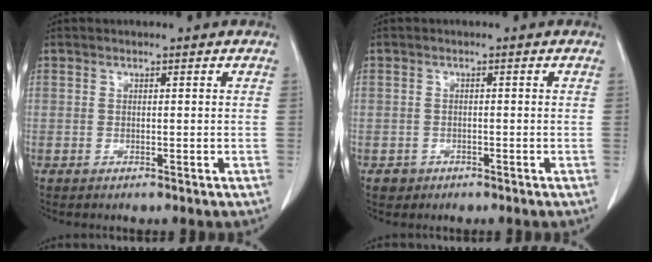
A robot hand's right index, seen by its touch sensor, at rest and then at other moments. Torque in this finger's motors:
{"motor_torque": [-0.28, -0.04, -0.78, -0.13]}